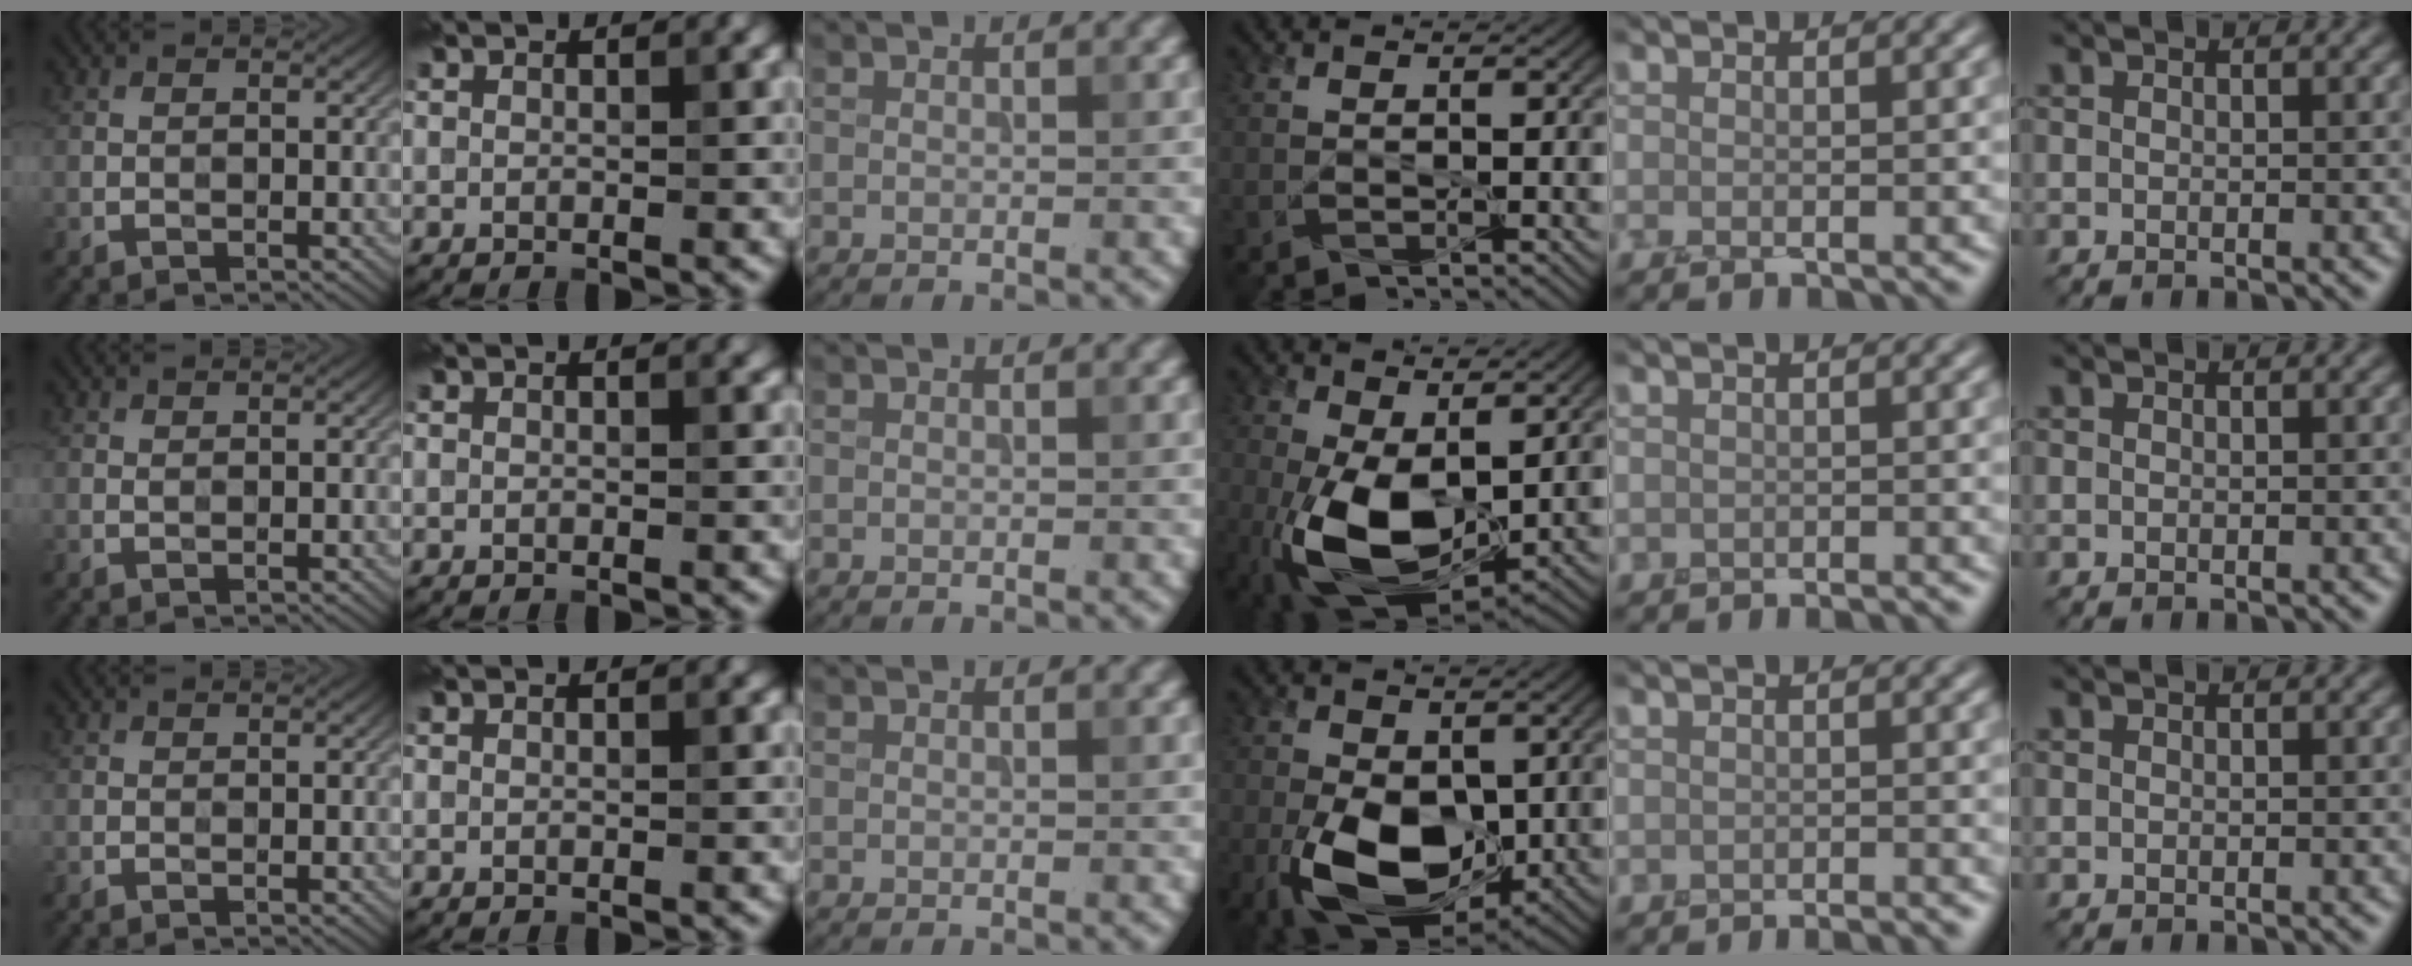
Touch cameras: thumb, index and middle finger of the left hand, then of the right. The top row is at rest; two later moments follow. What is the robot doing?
{"motion": "peel", "object": "bandage"}